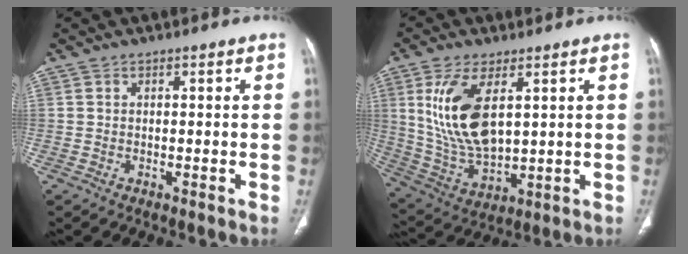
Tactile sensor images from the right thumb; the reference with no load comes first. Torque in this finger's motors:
{"motor_torque": [-0.17, 1.05, 1.28, 0.60, 0.14]}